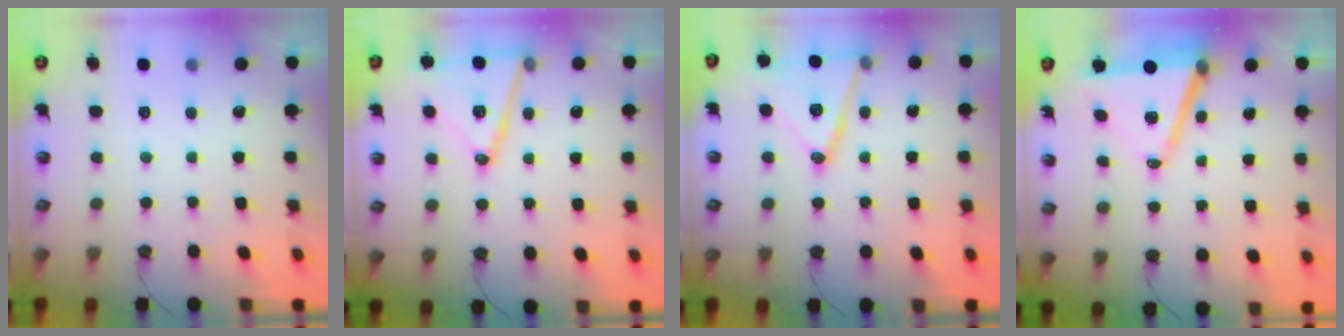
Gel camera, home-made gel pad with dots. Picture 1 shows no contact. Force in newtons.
{"total": 16.9, "press": 16.6, "slide": 3.4}
{"total": 17.0, "press": 16.7, "slide": 3.4}
{"total": 12.7, "press": 12.1, "slide": 4.0}